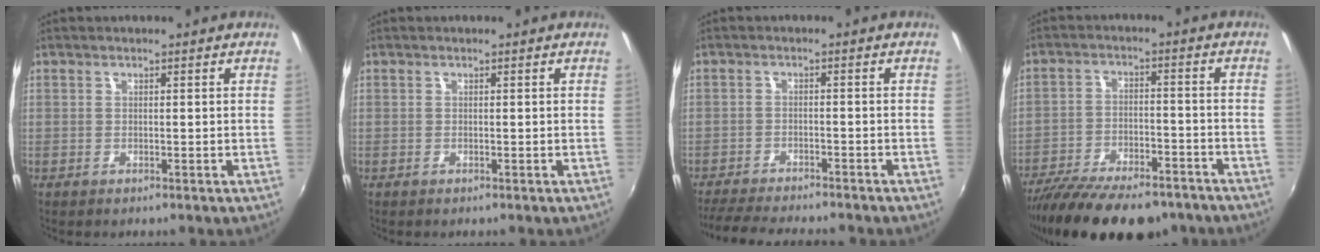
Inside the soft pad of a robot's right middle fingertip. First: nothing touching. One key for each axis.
{"total": 0.0}
{"total": 10.5, "fx": -9.5, "fy": 1.4, "fz": 4.2, "tx": -0.105, "ty": -0.020, "tz": -0.153}
{"total": 19.7, "fx": -15.7, "fy": 6.5, "fz": 9.9, "tx": -0.198, "ty": -0.035, "tz": -0.237}